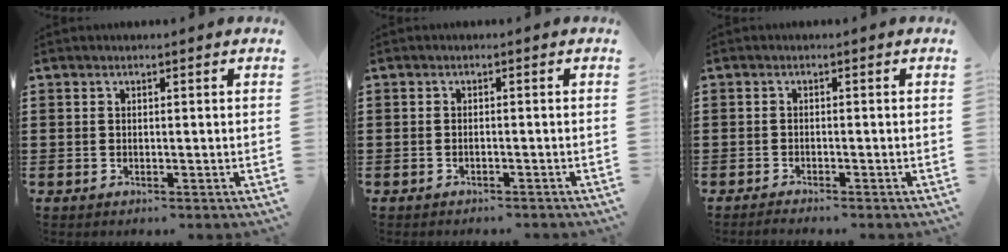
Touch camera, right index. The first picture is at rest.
{"total": 0.8, "force": [-0.7, 0.0, 0.3], "torque": [-0.009, -0.004, -0.014]}
{"total": 1.0, "force": [-1.0, -0.1, 0.1], "torque": [-0.003, 0.001, -0.021]}